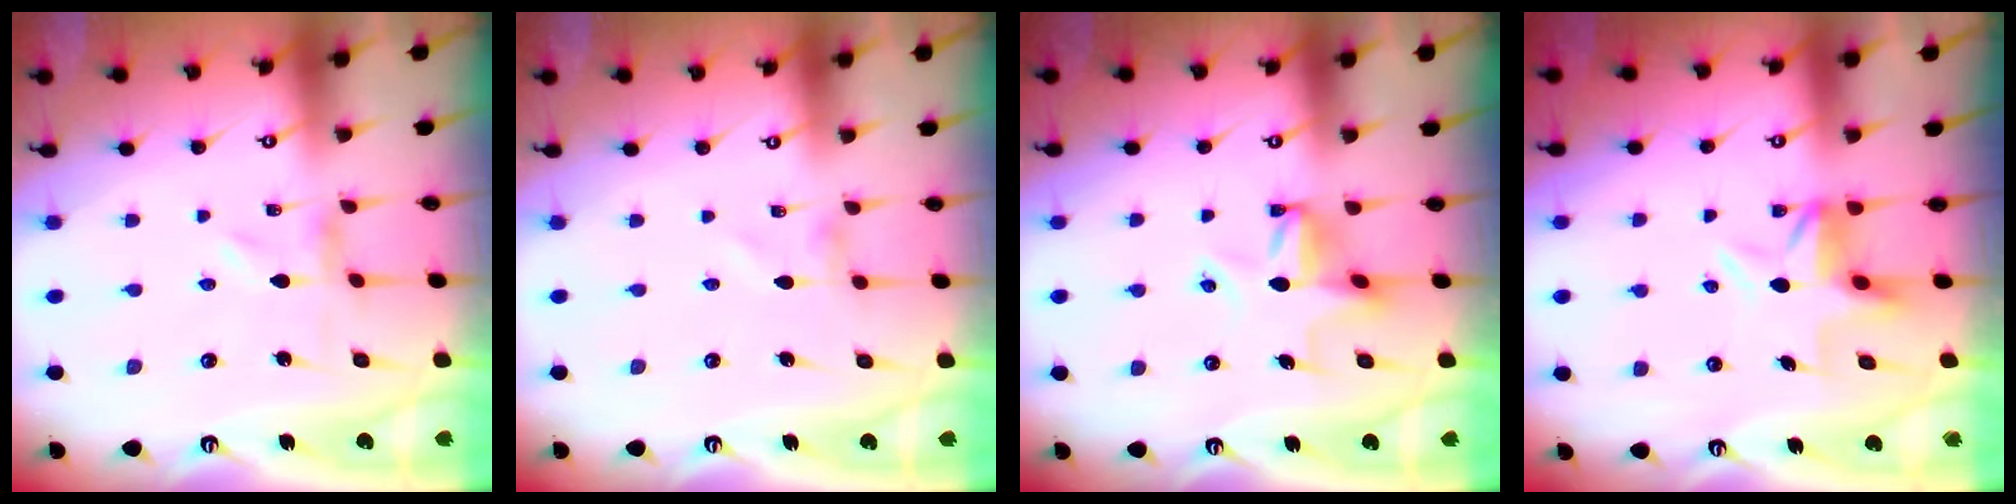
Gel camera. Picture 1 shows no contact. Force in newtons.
{"total": 0.9, "press": 0.9, "slide": 0.1}
{"total": 10.3, "press": 10.3, "slide": 0.4}
{"total": 5.0, "press": 5.0, "slide": 0.2}